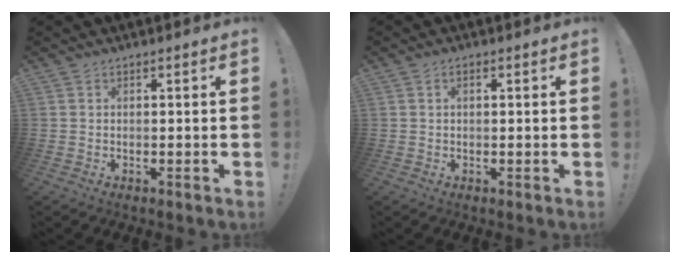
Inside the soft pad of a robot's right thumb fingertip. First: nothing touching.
{"total": 1.3, "force": [0.4, 0.7, 1.0], "torque": [-0.015, 0.002, 0.004]}